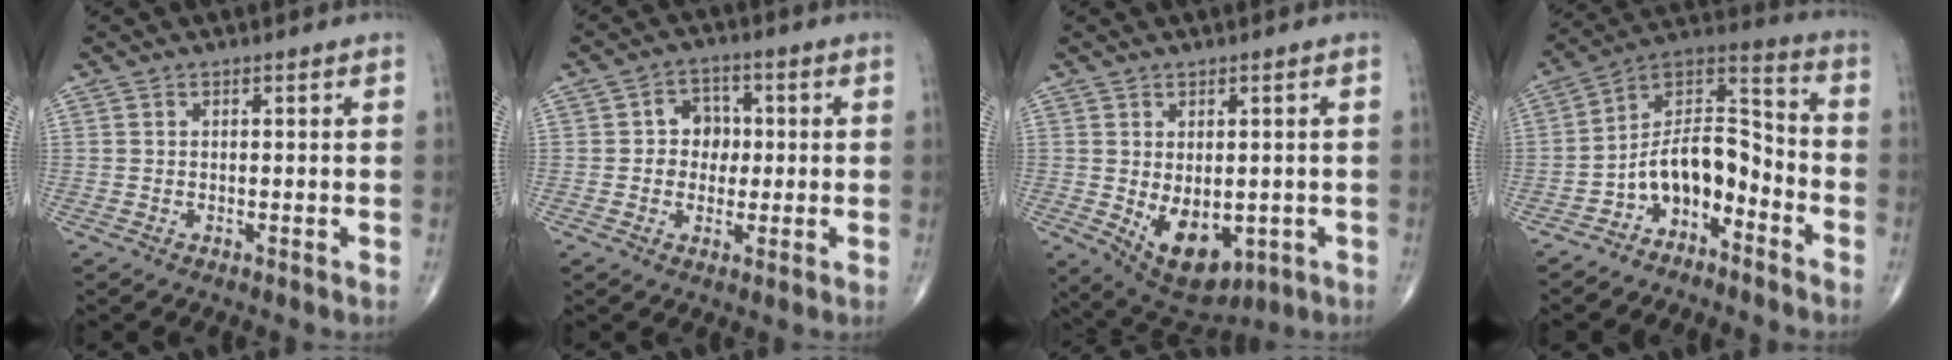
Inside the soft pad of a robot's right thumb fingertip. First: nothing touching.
{"total": 5.0, "force": [0.4, 4.3, 2.4], "torque": [-0.002, 0.008, 0.001]}
{"total": 11.0, "force": [-2.2, 6.6, 8.5], "torque": [-0.106, -0.012, -0.010]}
{"total": 11.3, "force": [-5.8, 6.5, 7.2], "torque": [-0.097, 0.098, -0.108]}